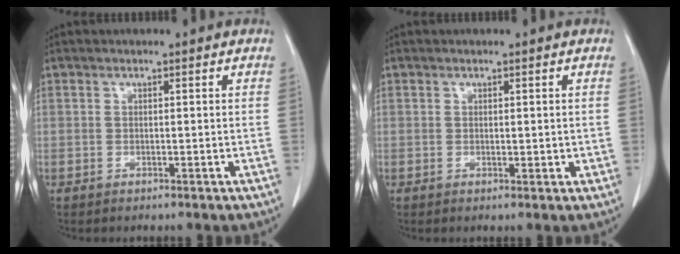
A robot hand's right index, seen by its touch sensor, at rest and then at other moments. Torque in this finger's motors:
{"motor_torque": [-0.03, 0.21, -0.01, 0.02]}